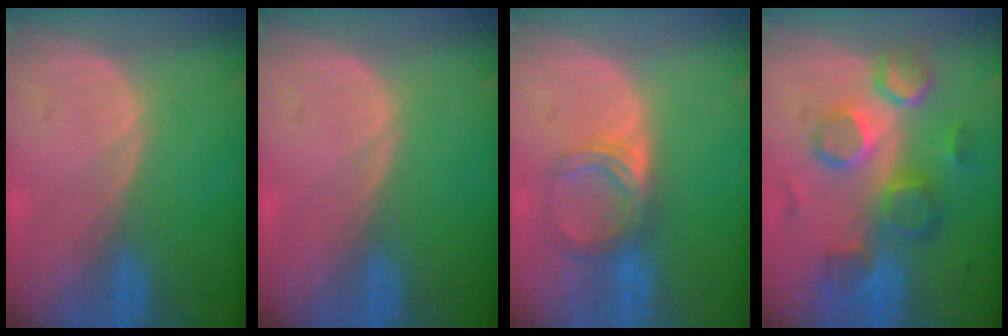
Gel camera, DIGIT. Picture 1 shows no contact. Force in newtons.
{"total": 0.0}
{"total": 5.1, "press": 4.5, "slide": 2.3}
{"total": 10.1, "press": 9.0, "slide": 4.5}